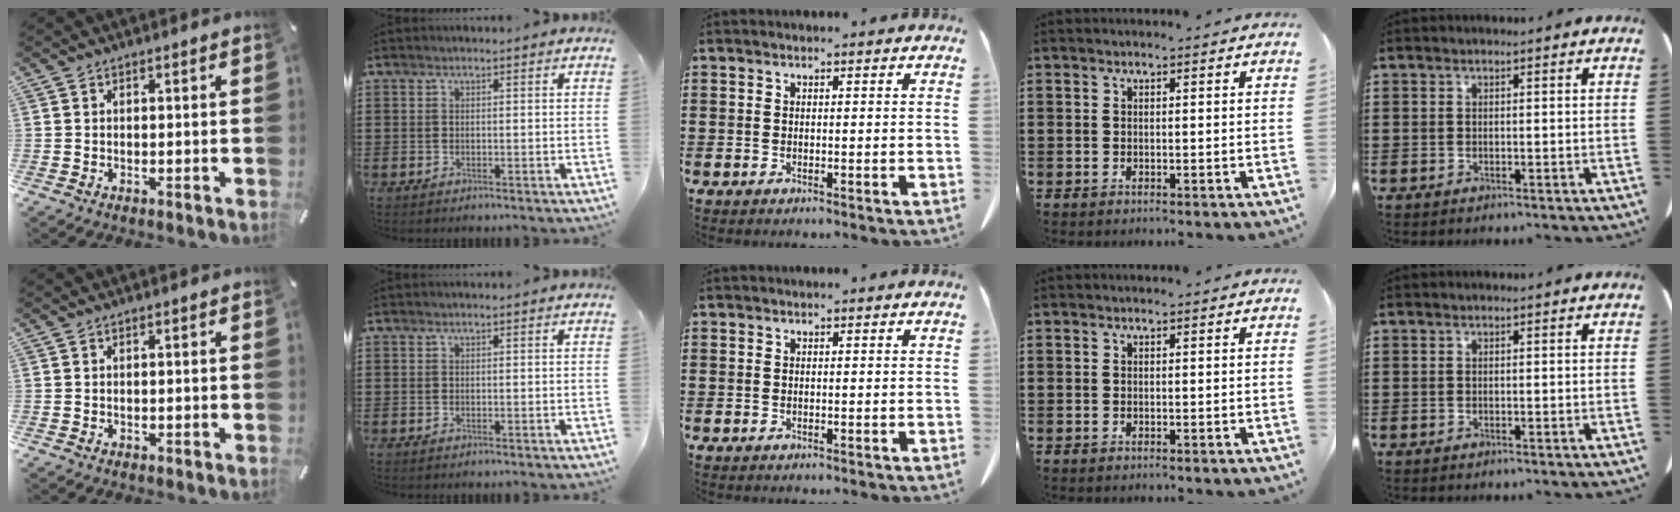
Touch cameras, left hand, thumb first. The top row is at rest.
{}